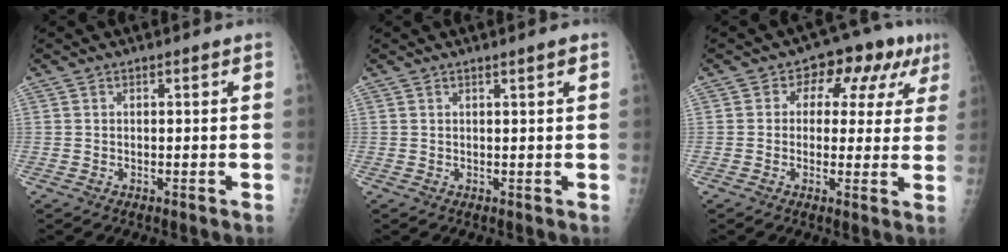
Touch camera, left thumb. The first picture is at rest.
{"total": 1.2, "force": [0.8, -0.1, 0.9], "torque": [-0.013, -0.003, 0.012]}
{"total": 10.3, "force": [3.8, 6.8, 6.7], "torque": [-0.028, 0.015, 0.041]}